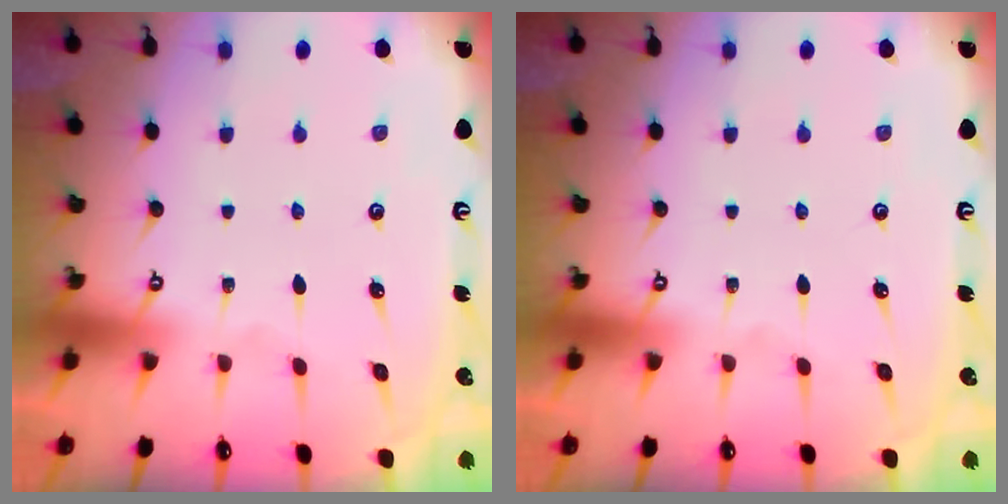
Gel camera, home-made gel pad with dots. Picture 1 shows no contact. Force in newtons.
{"total": 0.0}